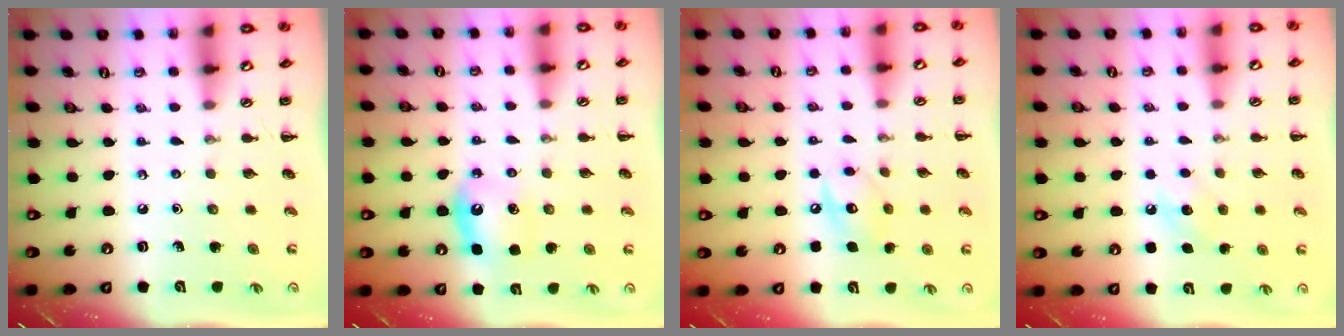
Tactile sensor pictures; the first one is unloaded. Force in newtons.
{"total": 6.8, "press": 6.6, "slide": 1.8}
{"total": 9.1, "press": 9.1, "slide": 0.8}
{"total": 8.0, "press": 7.8, "slide": 1.7}